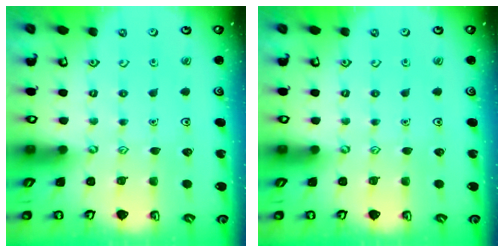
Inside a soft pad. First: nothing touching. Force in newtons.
{"total": 0.0}